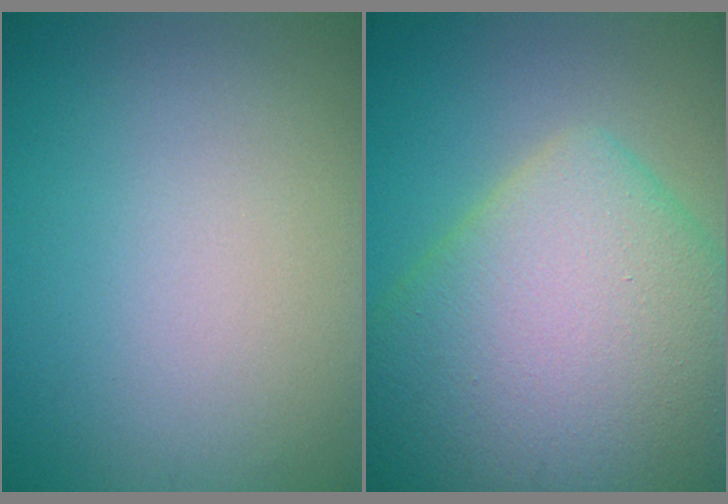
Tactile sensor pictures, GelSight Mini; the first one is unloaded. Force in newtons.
{"total": 12.9, "press": 12.9, "slide": 0.5}